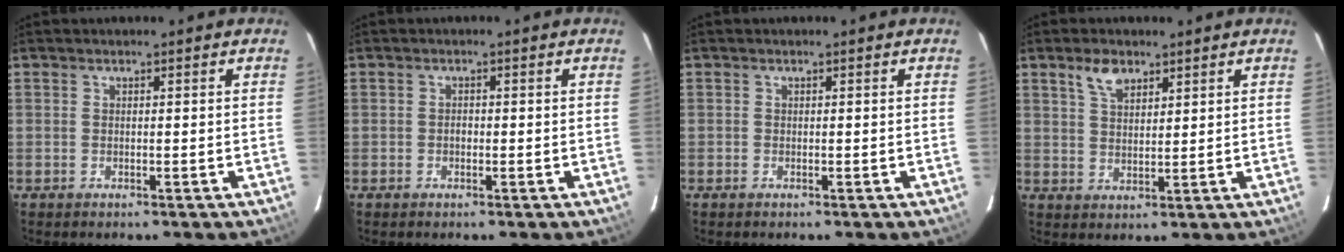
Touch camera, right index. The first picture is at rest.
{"total": 0.8, "force": [-0.3, 0.6, 0.4], "torque": [-0.006, 0.003, -0.007]}
{"total": 0.0}
{"total": 4.7, "force": [3.0, 2.4, 2.7], "torque": [-0.044, 0.009, 0.057]}